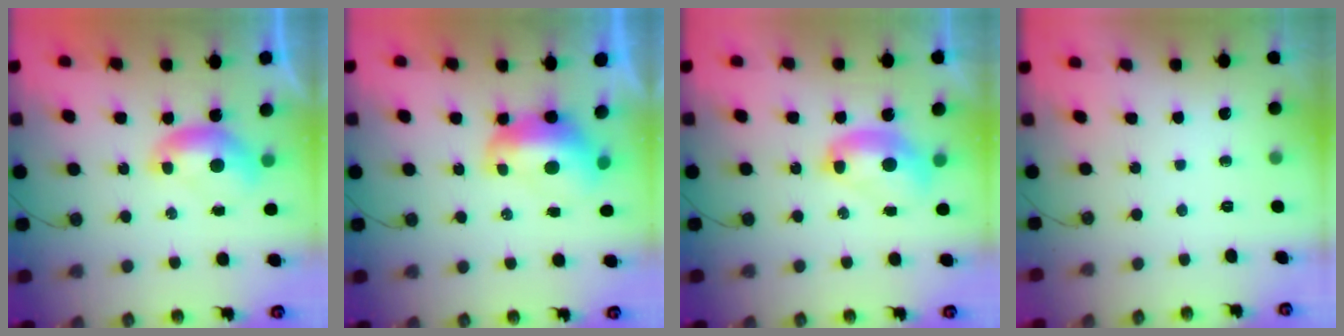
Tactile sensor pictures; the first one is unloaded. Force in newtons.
{"total": 2.2, "press": 2.1, "slide": 0.8}
{"total": 2.7, "press": 2.7, "slide": 0.1}
{"total": 0.0}